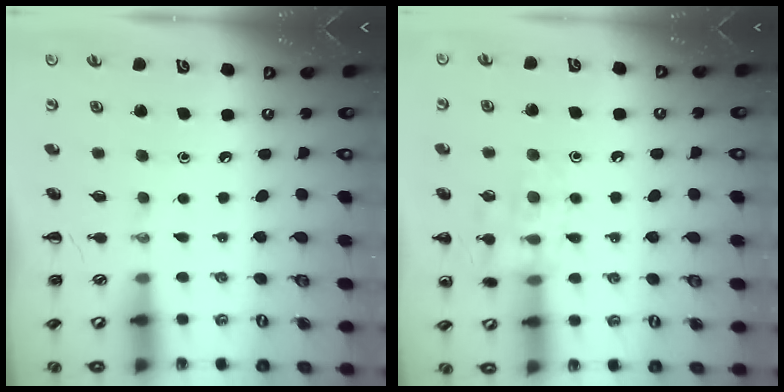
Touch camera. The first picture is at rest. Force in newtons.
{"total": 11.4, "press": 11.4, "slide": 0.5}